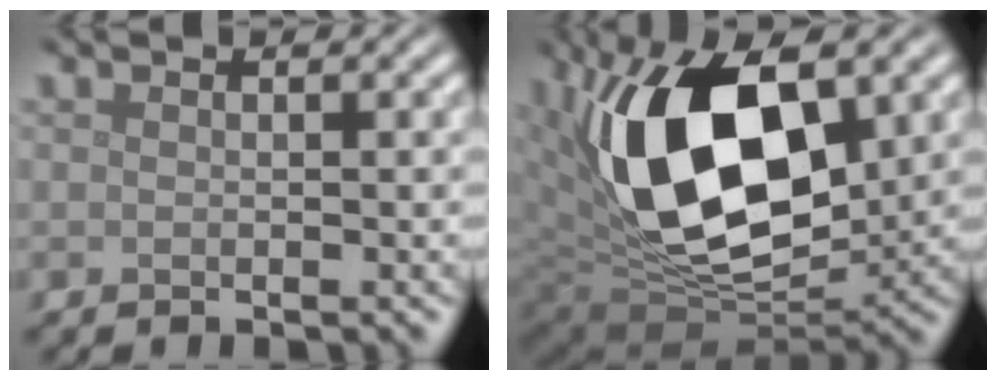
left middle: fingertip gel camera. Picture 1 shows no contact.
{"total": 16.5, "force": [3.1, 9.4, 13.3], "torque": [-0.228, -0.003, 0.053]}